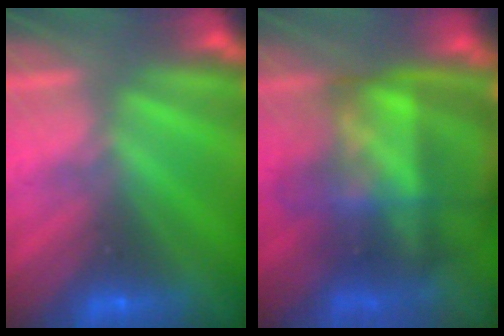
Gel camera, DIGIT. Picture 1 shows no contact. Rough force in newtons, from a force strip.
{"total": 7.3}